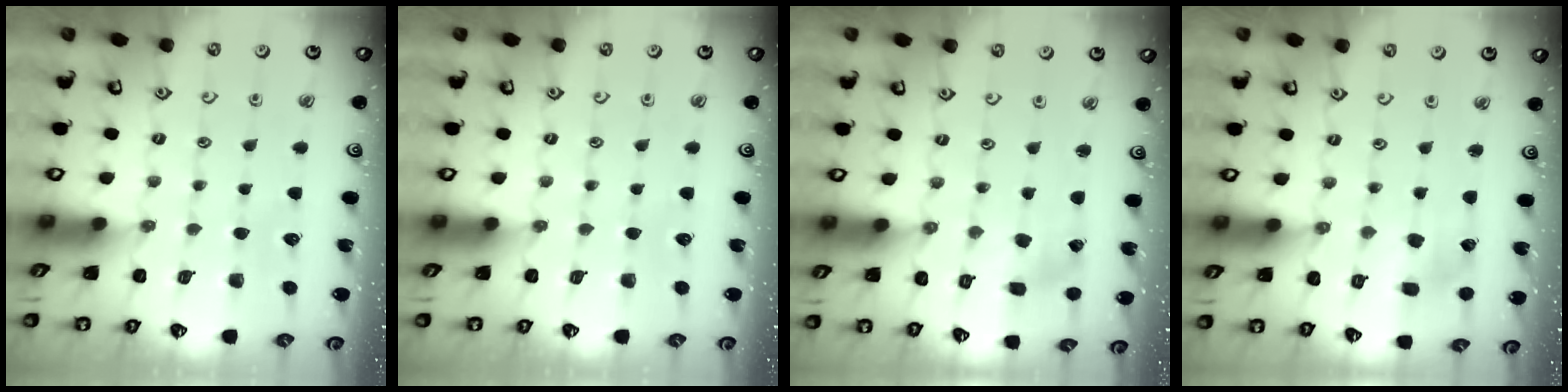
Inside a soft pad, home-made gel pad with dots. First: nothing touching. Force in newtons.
{"total": 0.0}
{"total": 0.5, "press": 0.5, "slide": 0.2}
{"total": 2.3, "press": 2.3, "slide": 0.6}